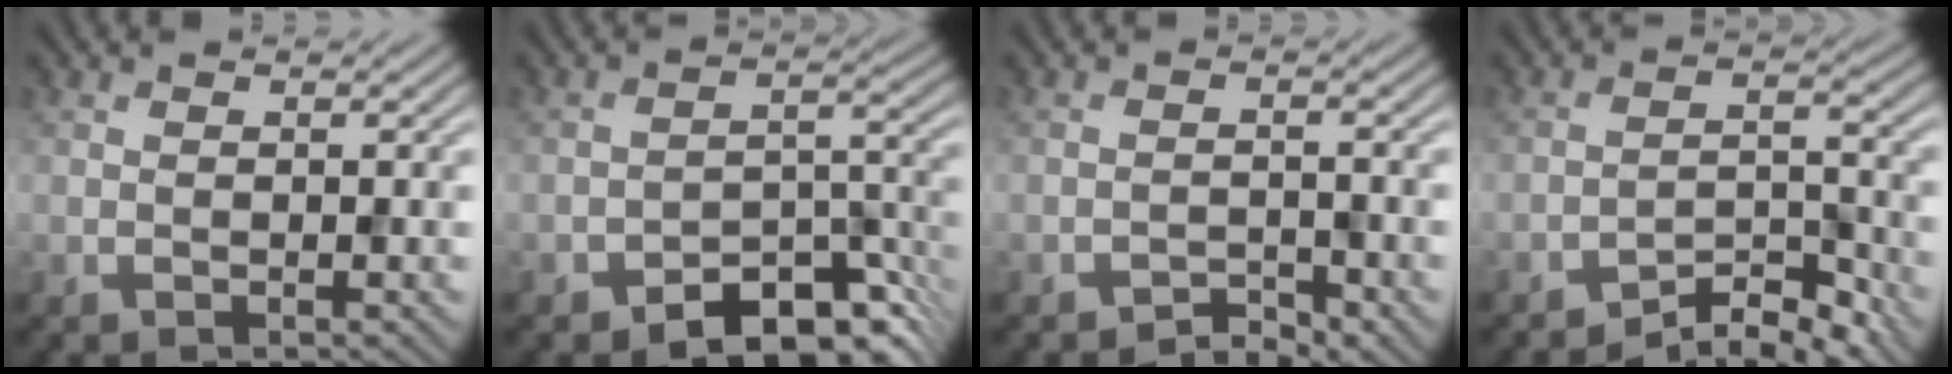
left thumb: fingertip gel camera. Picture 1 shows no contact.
{"total": 7.8, "force": [-5.5, 3.4, 4.3], "torque": [-0.050, 0.000, -0.099]}
{"total": 2.0, "force": [-1.8, 0.5, 0.6], "torque": [-0.005, 0.005, -0.036]}
{"total": 5.7, "force": [-4.9, 1.3, 2.6], "torque": [-0.037, 0.008, -0.088]}